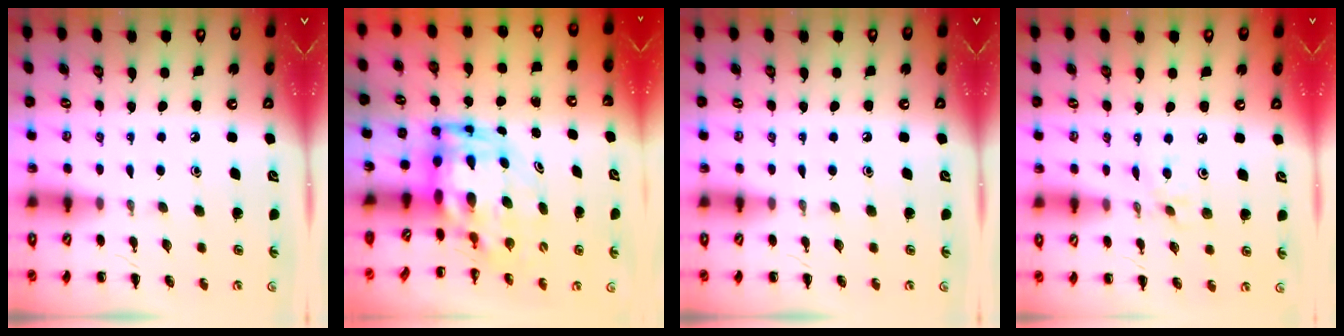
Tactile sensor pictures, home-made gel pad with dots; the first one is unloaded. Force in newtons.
{"total": 5.8, "press": 5.6, "slide": 1.4}
{"total": 0.0}
{"total": 3.0, "press": 2.8, "slide": 1.0}